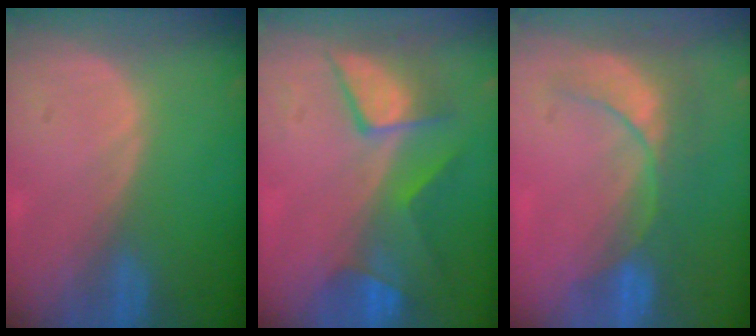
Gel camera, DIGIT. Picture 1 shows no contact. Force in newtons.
{"total": 7.8, "press": 7.6, "slide": 1.5}
{"total": 9.0, "press": 7.8, "slide": 4.6}